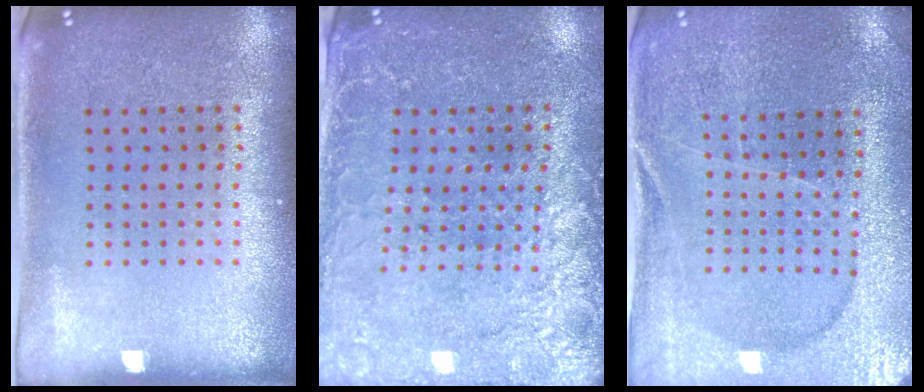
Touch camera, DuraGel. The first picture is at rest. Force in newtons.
{"total": 2.9, "press": 2.8, "slide": 0.7}
{"total": 1.8, "press": 1.8, "slide": 0.2}